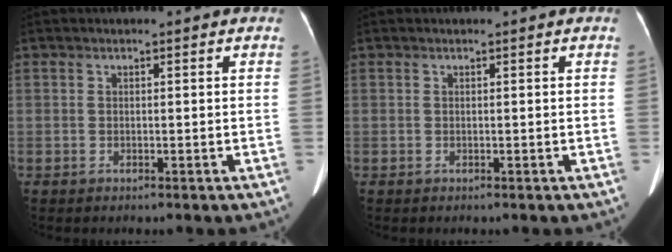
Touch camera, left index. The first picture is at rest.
{"total": 0.0}